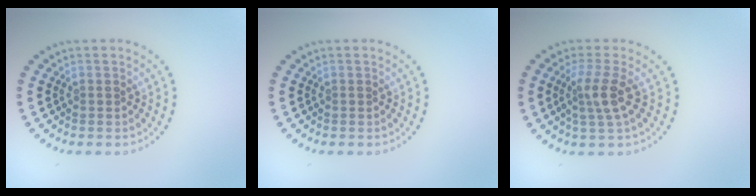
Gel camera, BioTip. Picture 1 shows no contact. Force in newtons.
{"total": 0.0}
{"total": 2.7, "press": 2.1, "slide": 1.6}